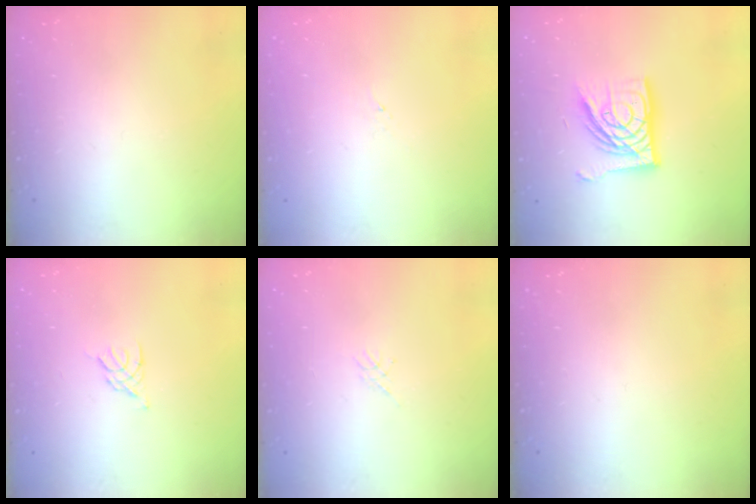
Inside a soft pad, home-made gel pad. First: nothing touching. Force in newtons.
{"total": 1.2, "press": 1.1, "slide": 0.2}
{"total": 17.3, "press": 17.3, "slide": 1.7}
{"total": 3.2, "press": 3.1, "slide": 0.7}
{"total": 1.1, "press": 1.1, "slide": 0.3}
{"total": 0.0}